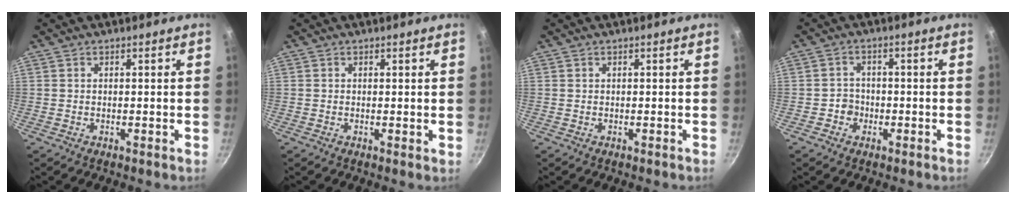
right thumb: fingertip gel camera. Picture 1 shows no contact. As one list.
[{"total": 0.5, "force": [0.2, 0.2, 0.4], "torque": [-0.006, -0.003, 0.000]}, {"total": 0.0}, {"total": 2.9, "force": [-1.2, 2.5, 0.7], "torque": [0.012, 0.013, -0.021]}]